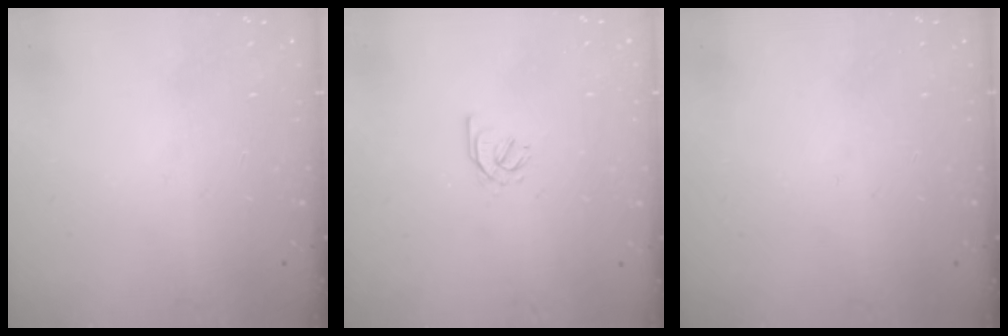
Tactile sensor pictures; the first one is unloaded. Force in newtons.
{"total": 2.1, "press": 2.0, "slide": 0.7}
{"total": 0.0}